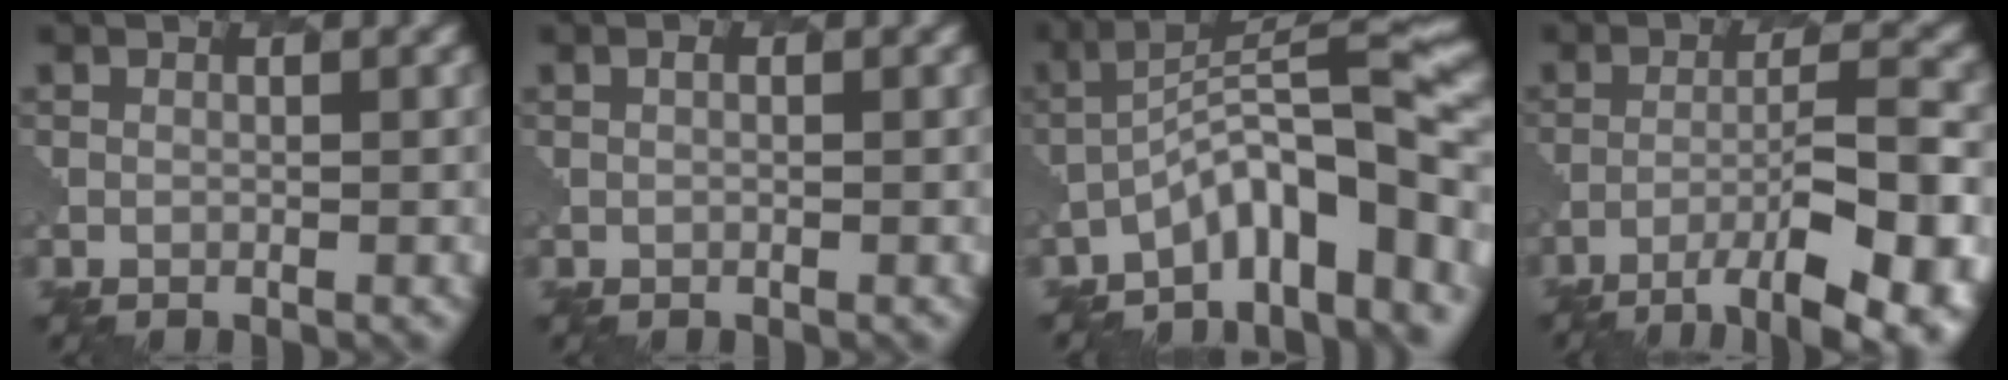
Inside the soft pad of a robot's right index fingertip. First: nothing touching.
{"total": 0.0}
{"total": 9.5, "force": [-5.4, 2.4, 7.4], "torque": [-0.098, 0.022, -0.096]}
{"total": 11.1, "force": [-6.6, 2.6, 8.5], "torque": [-0.132, 0.006, -0.092]}